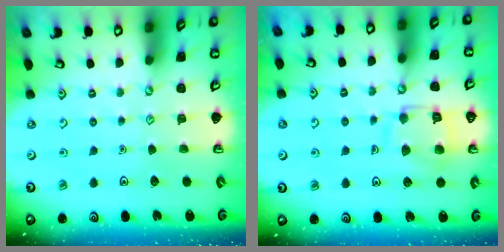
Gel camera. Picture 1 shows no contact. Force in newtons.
{"total": 11.8, "press": 11.7, "slide": 1.1}